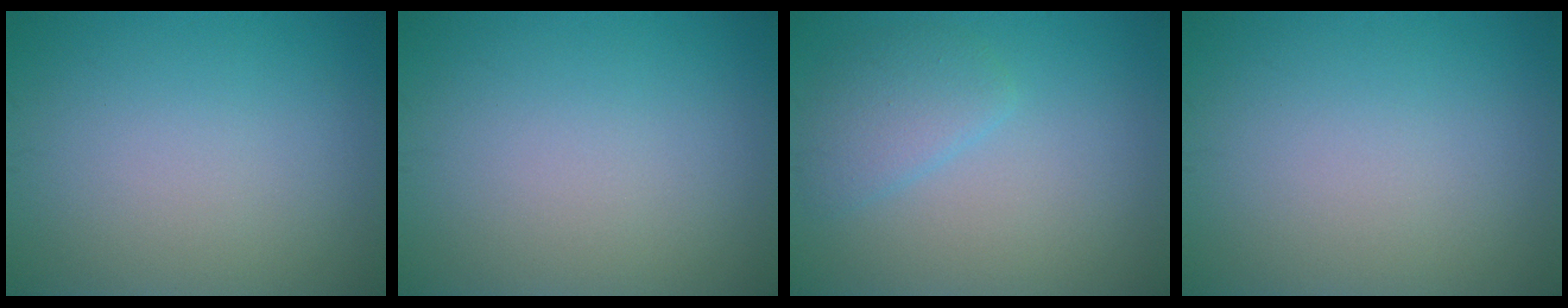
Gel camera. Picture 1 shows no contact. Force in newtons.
{"total": 0.0}
{"total": 2.5, "press": 2.5, "slide": 0.3}
{"total": 0.0}